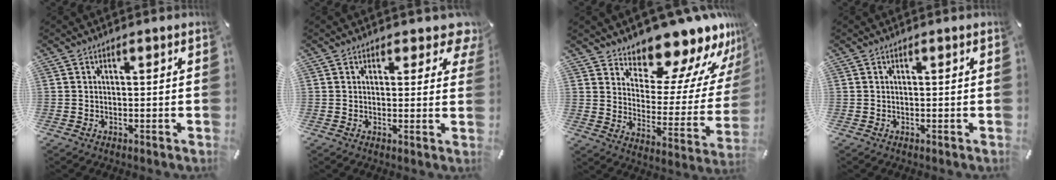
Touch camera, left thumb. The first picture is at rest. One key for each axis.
{"total": 5.0, "fx": 3.0, "fy": 2.8, "fz": 2.8, "tx": -0.023, "ty": -0.016, "tz": 0.046}
{"total": 15.1, "fx": 14.2, "fy": 4.2, "fz": 3.2, "tx": -0.048, "ty": -0.141, "tz": 0.235}
{"total": 0.0}